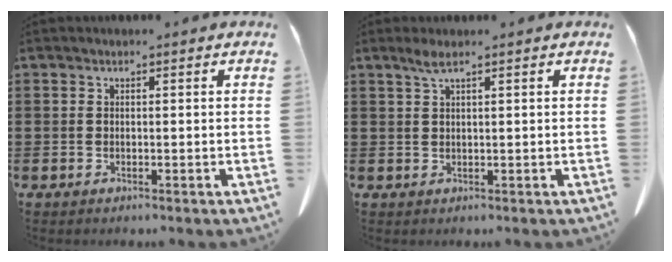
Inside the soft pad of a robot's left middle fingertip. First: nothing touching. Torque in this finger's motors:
{"motor_torque": [0.44, 0.19, 0.06, 0.02]}